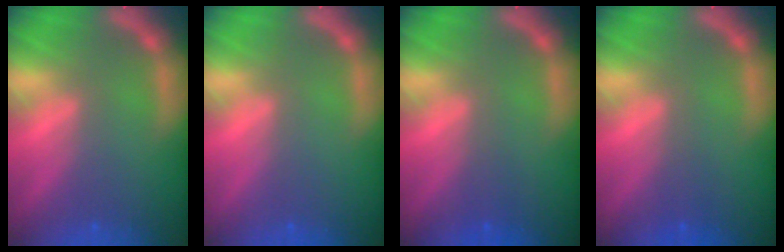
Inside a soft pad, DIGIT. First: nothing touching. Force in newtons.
{"total": 0.0}
{"total": 1.0}
{"total": 1.0}